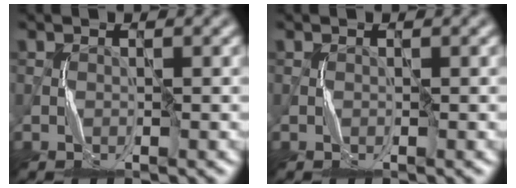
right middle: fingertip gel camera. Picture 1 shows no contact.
{"total": 0.0}